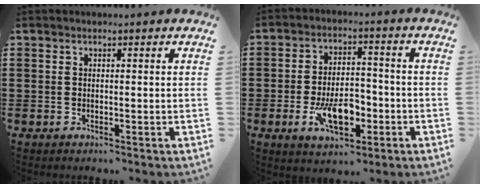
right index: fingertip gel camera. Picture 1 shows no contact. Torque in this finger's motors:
{"motor_torque": [1.27, 0.87, 0.29, 0.11]}